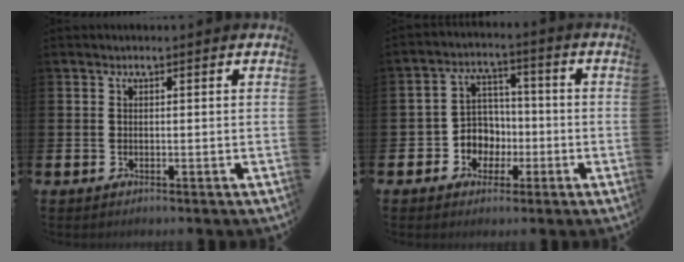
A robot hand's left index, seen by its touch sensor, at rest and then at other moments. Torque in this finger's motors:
{"motor_torque": [0.78, 0.70, 0.14, 0.05]}